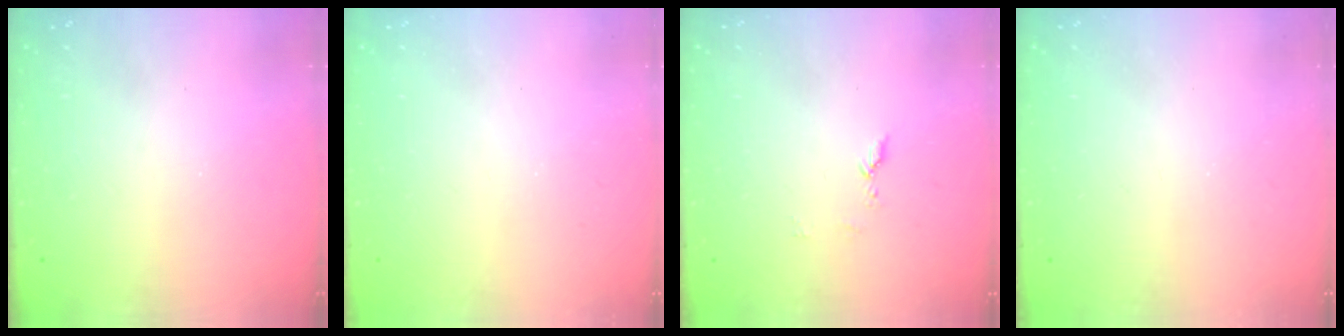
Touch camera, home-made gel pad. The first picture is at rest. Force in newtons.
{"total": 0.0}
{"total": 5.1, "press": 5.0, "slide": 0.6}
{"total": 0.0}